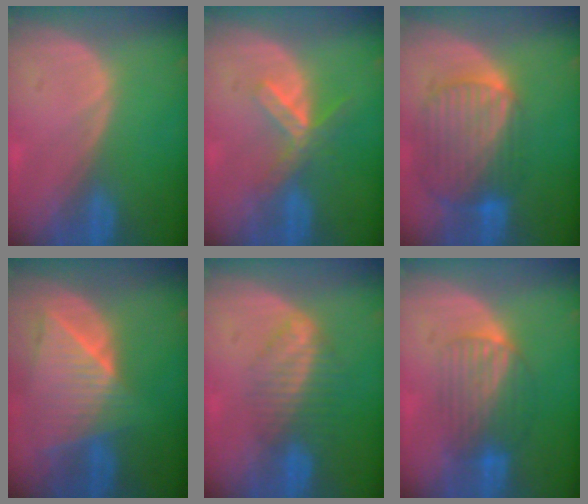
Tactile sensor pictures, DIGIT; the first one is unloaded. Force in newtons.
{"total": 5.2, "press": 5.0, "slide": 1.7}
{"total": 10.3, "press": 8.7, "slide": 5.6}
{"total": 9.2, "press": 8.2, "slide": 4.2}
{"total": 6.8, "press": 5.8, "slide": 3.5}
{"total": 6.4, "press": 6.3, "slide": 1.1}